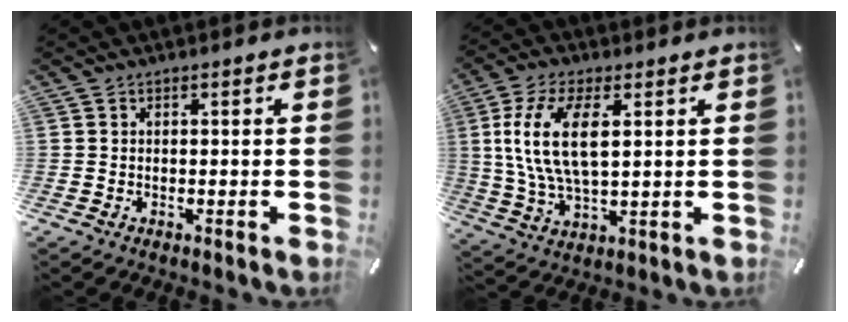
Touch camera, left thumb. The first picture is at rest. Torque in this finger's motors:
{"motor_torque": [1.41, 1.82, 2.24, -0.53, 0.26]}